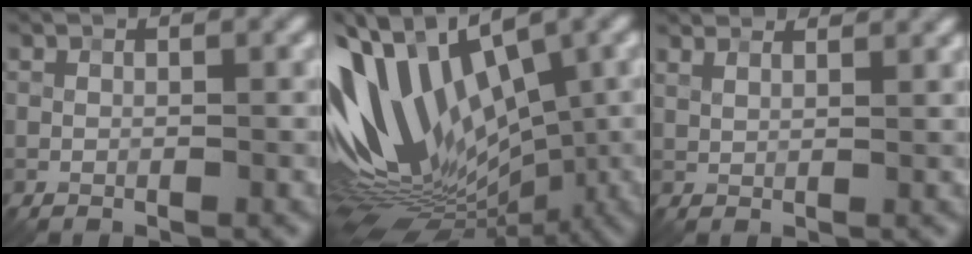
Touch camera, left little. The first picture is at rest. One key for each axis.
{"total": 14.2, "fx": 0.3, "fy": 8.8, "fz": 11.2, "tx": -0.235, "ty": 0.012, "tz": 0.008}
{"total": 7.0, "fx": 5.6, "fy": 2.6, "fz": 3.2, "tx": -0.066, "ty": 0.029, "tz": 0.086}